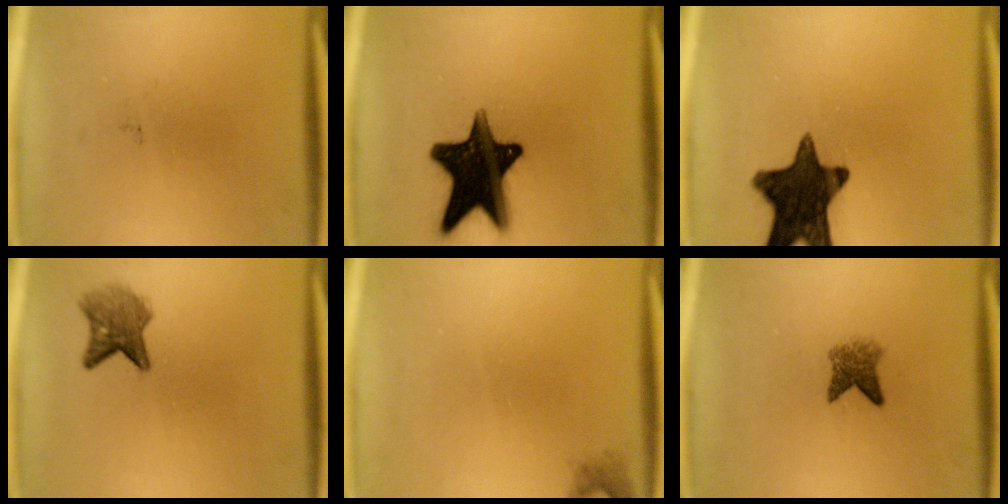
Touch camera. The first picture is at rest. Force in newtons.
{"total": 18.4}
{"total": 15.2}
{"total": 4.2}
{"total": 1.1}
{"total": 3.2}